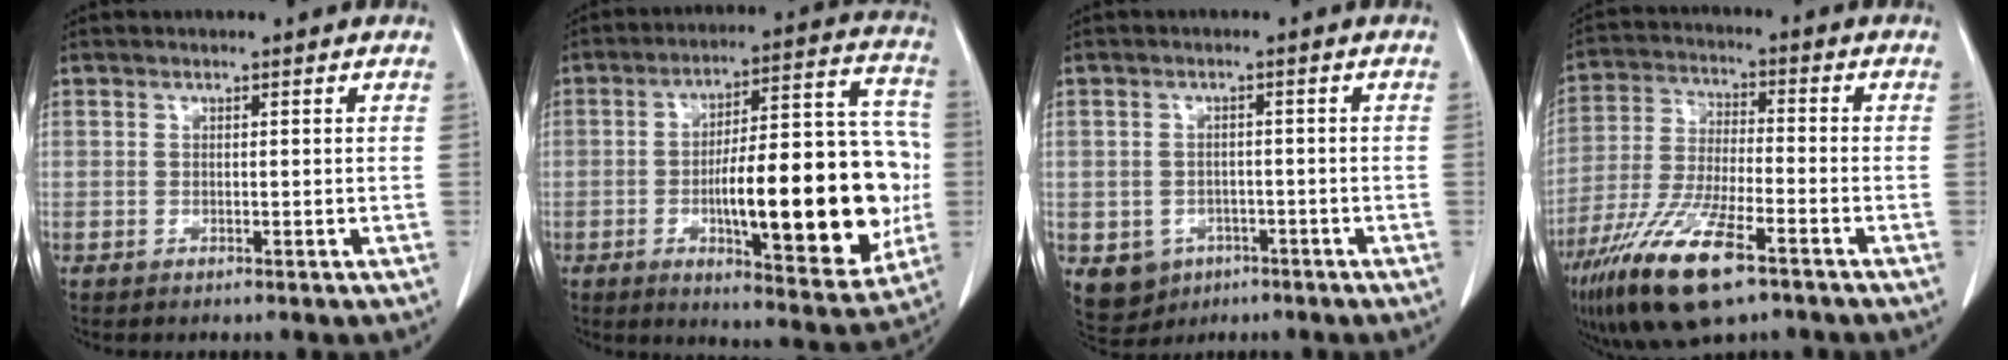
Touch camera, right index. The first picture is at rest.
{"total": 23.8, "force": [-3.6, 6.2, 22.7], "torque": [-0.277, 0.027, -0.038]}
{"total": 5.9, "force": [-2.7, 5.1, 1.5], "torque": [-0.025, 0.004, -0.031]}
{"total": 14.4, "force": [-8.6, 3.0, 11.1], "torque": [-0.228, -0.029, -0.155]}